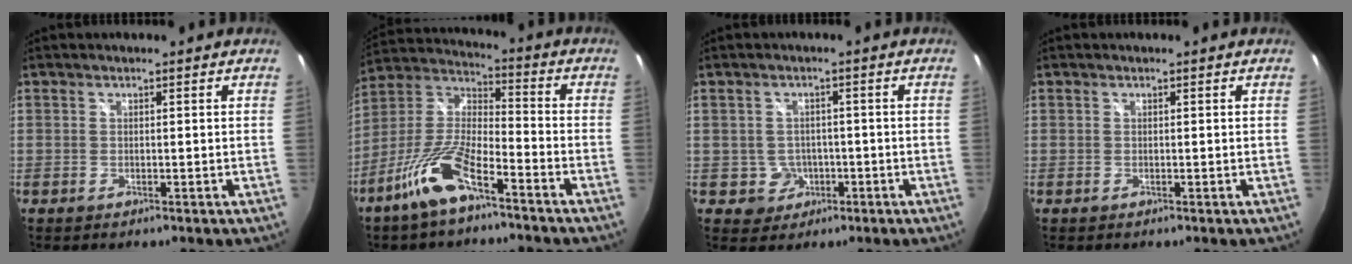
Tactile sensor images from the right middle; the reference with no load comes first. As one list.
[{"total": 12.9, "force": [-8.0, 3.8, 9.4], "torque": [-0.201, -0.003, -0.156]}, {"total": 4.3, "force": [-1.2, 4.1, 0.4], "torque": [-0.019, 0.010, -0.008]}, {"total": 0.0}]